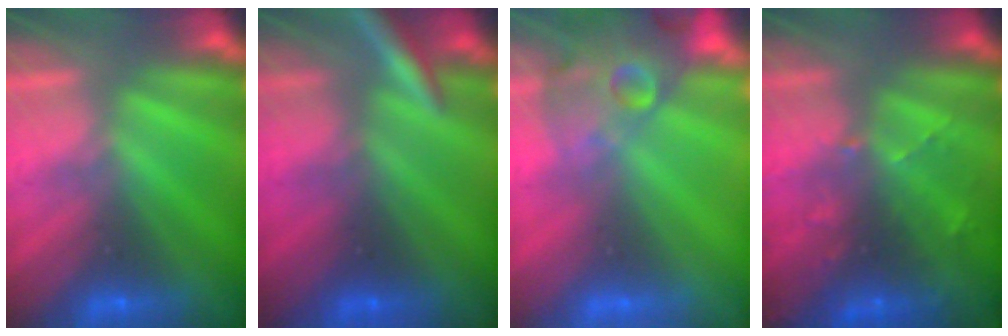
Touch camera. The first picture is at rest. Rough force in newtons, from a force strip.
{"total": 3.2}
{"total": 8.9}
{"total": 8.4}